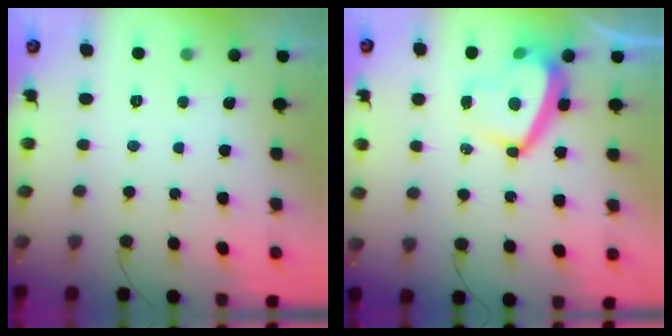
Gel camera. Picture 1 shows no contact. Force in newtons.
{"total": 11.1, "press": 11.0, "slide": 1.3}